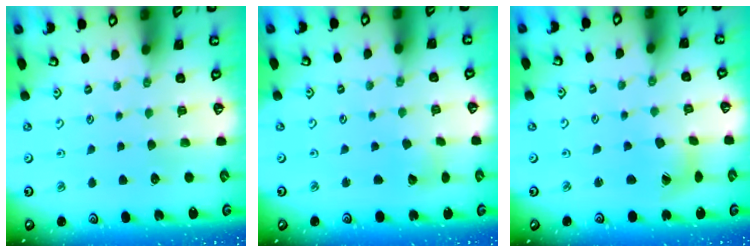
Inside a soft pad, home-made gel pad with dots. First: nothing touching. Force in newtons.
{"total": 2.9, "press": 2.9, "slide": 0.3}
{"total": 4.7, "press": 4.6, "slide": 0.4}